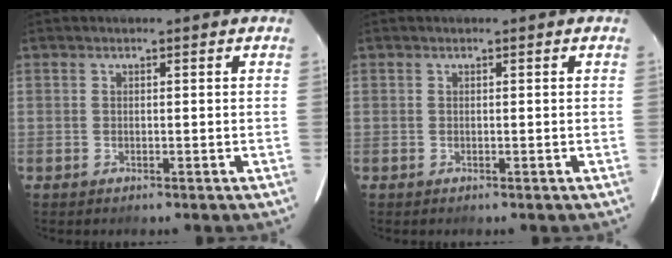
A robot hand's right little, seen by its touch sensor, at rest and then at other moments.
{"total": 0.0}